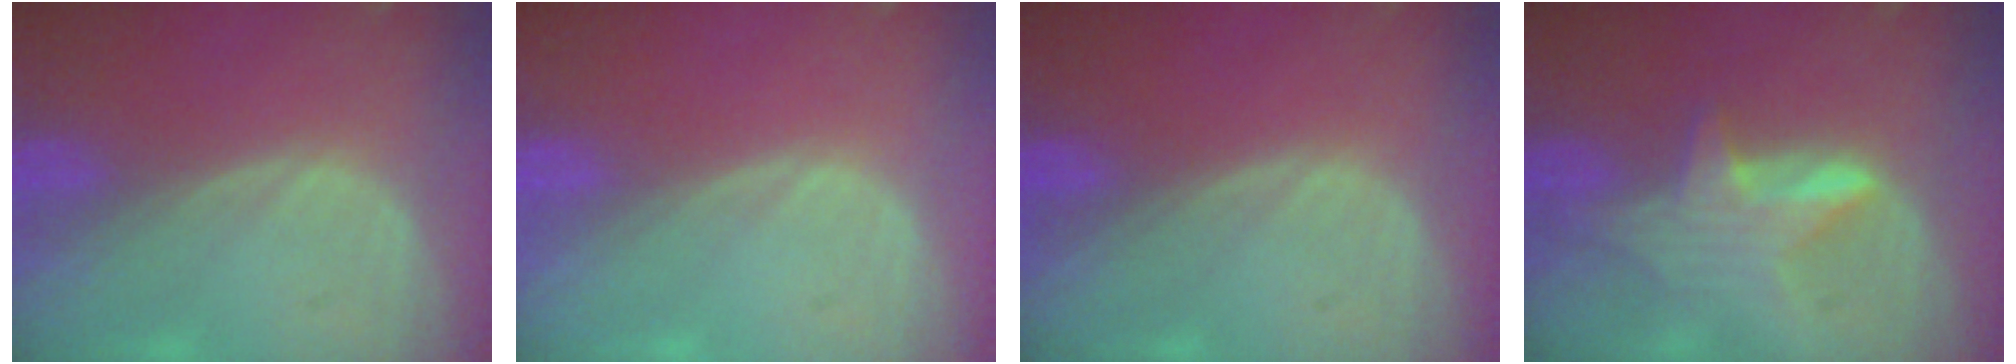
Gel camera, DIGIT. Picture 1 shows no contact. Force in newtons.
{"total": 0.0}
{"total": 0.0}
{"total": 5.6, "press": 5.6, "slide": 0.4}